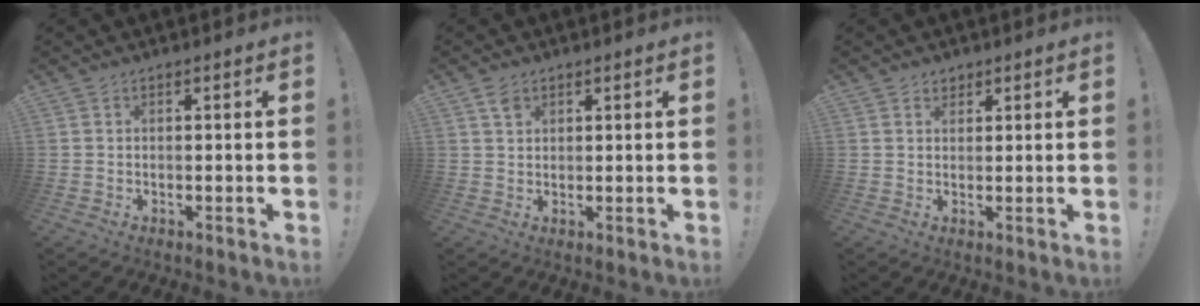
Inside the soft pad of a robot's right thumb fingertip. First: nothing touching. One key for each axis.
{"total": 2.9, "fx": 1.7, "fy": 2.0, "fz": 1.3, "tx": -0.008, "ty": -0.006, "tz": 0.029}
{"total": 2.1, "fx": 1.5, "fy": 1.4, "fz": 0.2, "tx": 0.016, "ty": -0.013, "tz": 0.024}